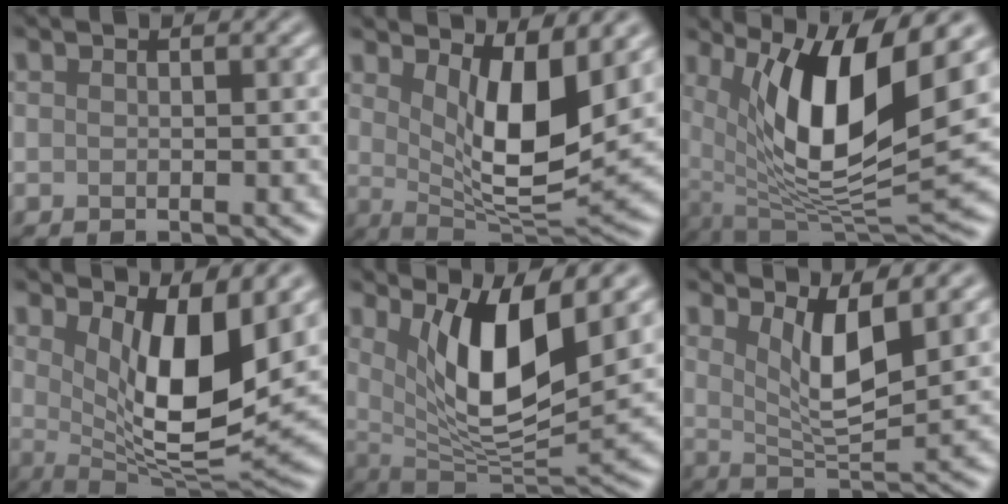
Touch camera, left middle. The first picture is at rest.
{"total": 8.1, "force": [2.7, 2.8, 7.1], "torque": [-0.120, -0.024, 0.051]}
{"total": 11.6, "force": [4.0, 3.6, 10.3], "torque": [-0.174, -0.012, 0.078]}
{"total": 9.5, "force": [3.0, 3.3, 8.4], "torque": [-0.139, -0.025, 0.056]}
{"total": 8.6, "force": [3.4, 2.7, 7.4], "torque": [-0.125, -0.024, 0.063]}
{"total": 4.9, "force": [2.4, 1.2, 4.1], "torque": [-0.075, -0.012, 0.047]}